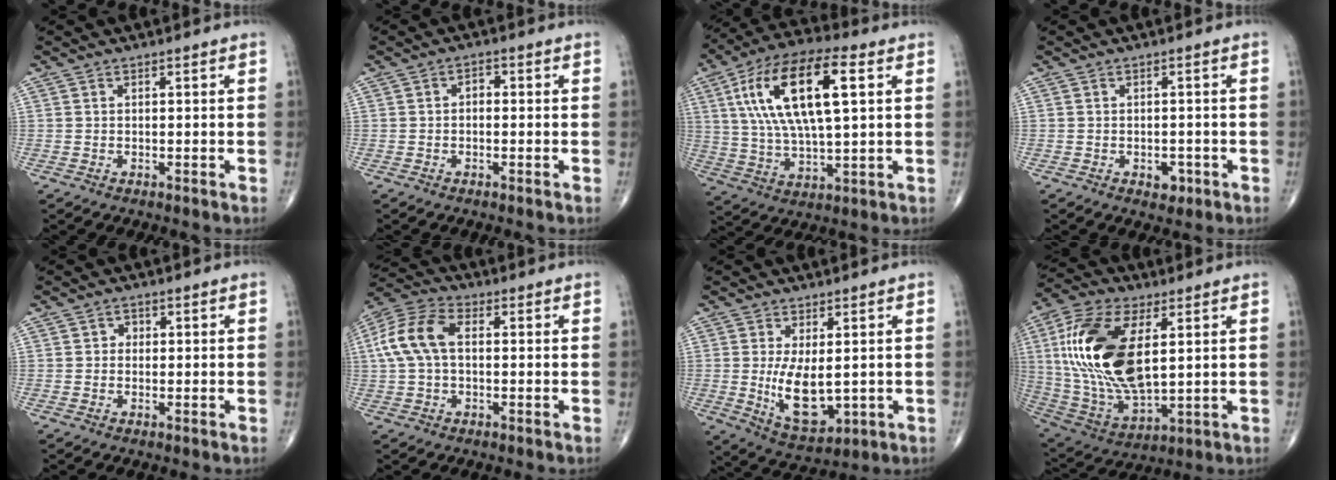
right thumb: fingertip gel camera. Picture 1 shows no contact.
{"total": 1.8, "force": [-0.2, 1.2, 1.3], "torque": [-0.014, 0.009, -0.008]}
{"total": 20.2, "force": [5.6, 7.7, 17.9], "torque": [-0.340, 0.011, 0.095]}
{"total": 2.5, "force": [-1.0, 1.7, 1.5], "torque": [-0.008, 0.002, -0.010]}
{"total": 1.4, "force": [0.1, 1.2, 0.5], "torque": [0.001, 0.003, -0.003]}
{"total": 10.6, "force": [1.0, 6.4, 8.4], "torque": [-0.188, 0.031, 0.012]}
{"total": 9.5, "force": [-0.1, 4.6, 8.3], "torque": [-0.134, -0.025, 0.017]}
{"total": 23.3, "force": [4.5, 11.6, 19.7], "torque": [-0.403, -0.019, 0.085]}